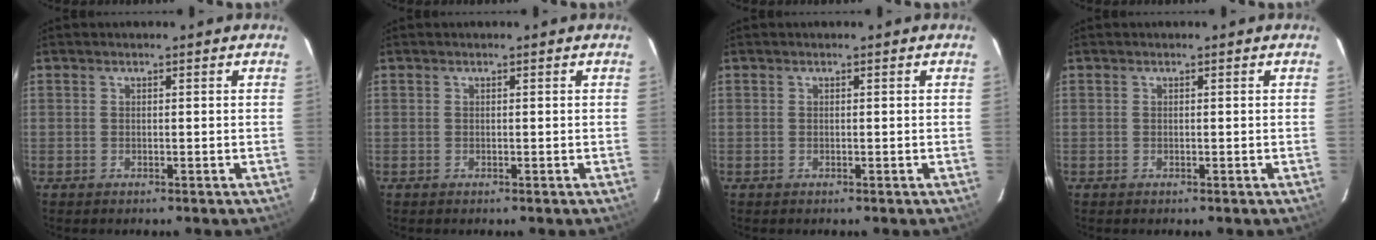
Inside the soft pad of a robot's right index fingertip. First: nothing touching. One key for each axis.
{"total": 0.0}
{"total": 0.0}
{"total": 0.0}